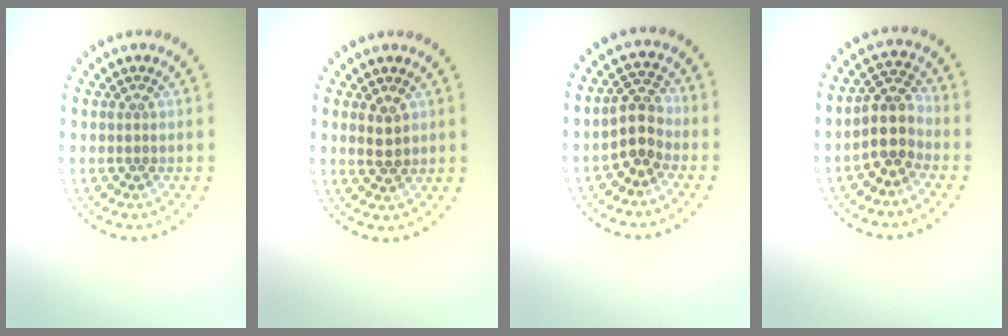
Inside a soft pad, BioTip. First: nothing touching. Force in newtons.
{"total": 1.7, "press": 1.7, "slide": 0.3}
{"total": 2.8, "press": 2.6, "slide": 1.1}
{"total": 3.3, "press": 2.9, "slide": 1.6}